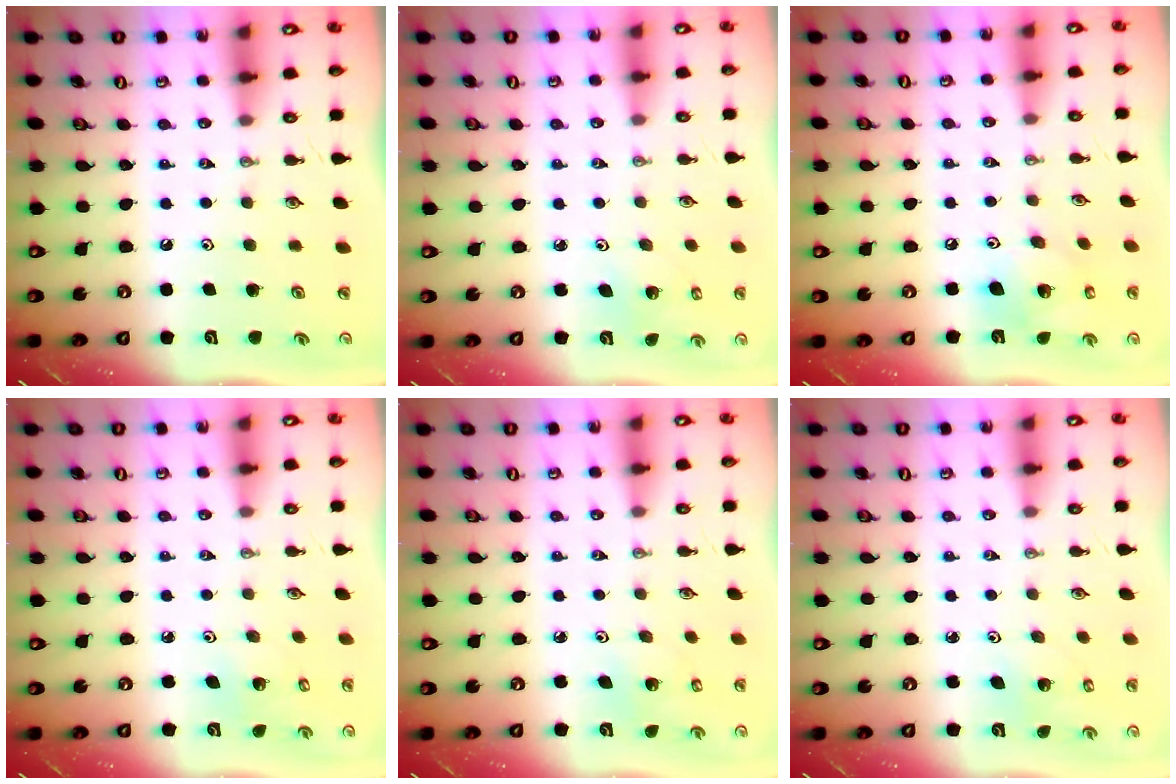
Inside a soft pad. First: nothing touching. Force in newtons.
{"total": 2.6, "press": 2.6, "slide": 0.2}
{"total": 15.3, "press": 15.0, "slide": 3.3}
{"total": 4.0, "press": 4.0, "slide": 0.3}
{"total": 2.9, "press": 2.9, "slide": 0.2}
{"total": 2.6, "press": 2.6, "slide": 0.2}